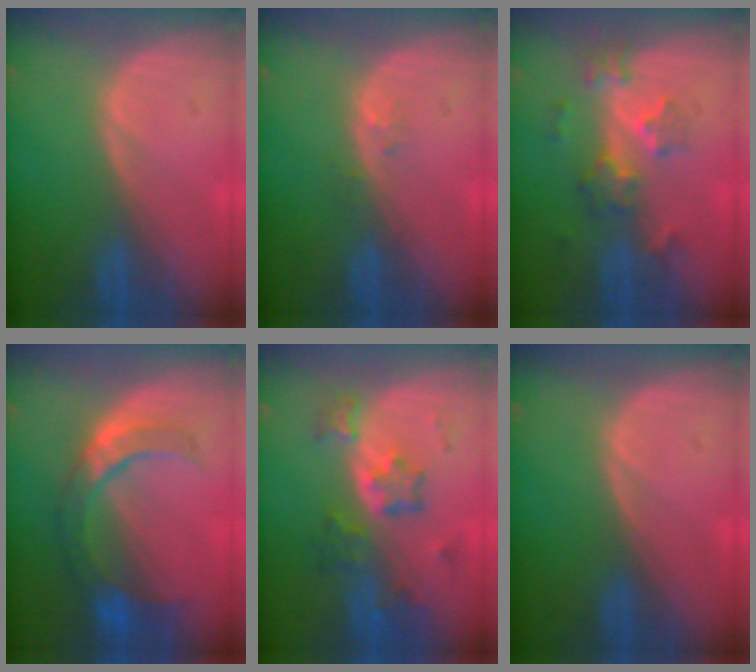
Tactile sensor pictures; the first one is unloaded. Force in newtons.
{"total": 0.9, "press": 0.9, "slide": 0.2}
{"total": 6.3, "press": 5.5, "slide": 3.0}
{"total": 8.5, "press": 7.7, "slide": 3.4}
{"total": 7.1, "press": 6.5, "slide": 2.9}
{"total": 0.0}